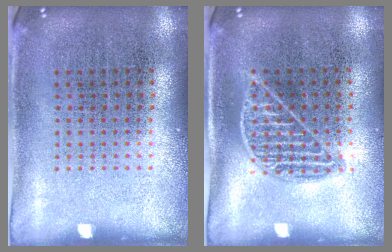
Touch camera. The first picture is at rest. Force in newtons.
{"total": 0.9, "press": 0.9, "slide": 0.3}